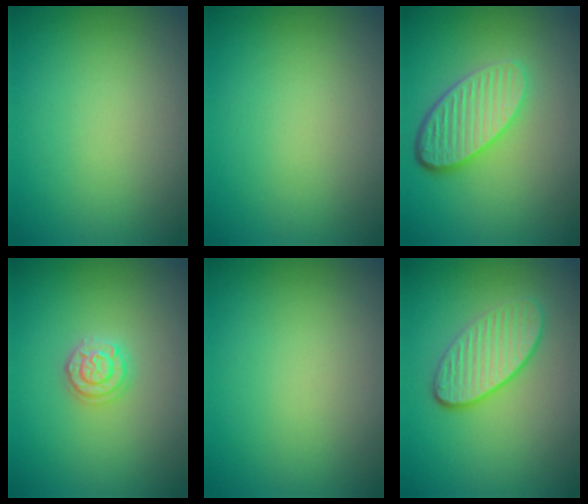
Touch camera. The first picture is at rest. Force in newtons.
{"total": 0.0}
{"total": 5.3, "press": 3.8, "slide": 3.6}
{"total": 1.9, "press": 1.8, "slide": 0.3}
{"total": 0.0}
{"total": 3.9, "press": 3.3, "slide": 2.1}